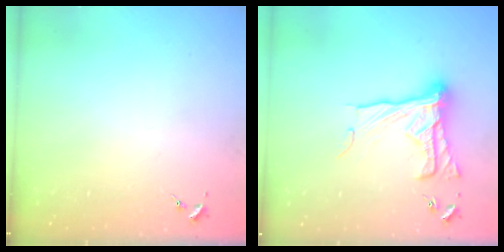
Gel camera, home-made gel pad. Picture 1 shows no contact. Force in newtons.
{"total": 19.6, "press": 19.5, "slide": 1.7}